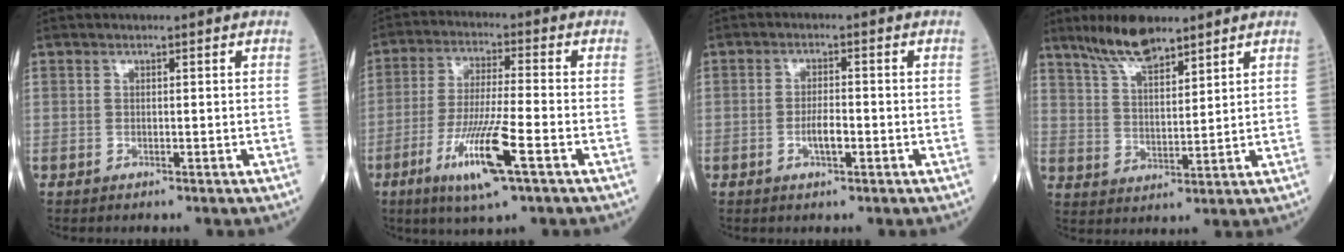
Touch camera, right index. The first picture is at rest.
{"total": 11.5, "force": [-5.0, 0.4, 10.4], "torque": [-0.203, -0.021, -0.092]}
{"total": 3.1, "force": [-1.0, 0.8, 2.8], "torque": [-0.051, 0.003, -0.018]}
{"total": 8.3, "force": [6.7, 1.9, 4.5], "torque": [-0.094, 0.005, 0.132]}